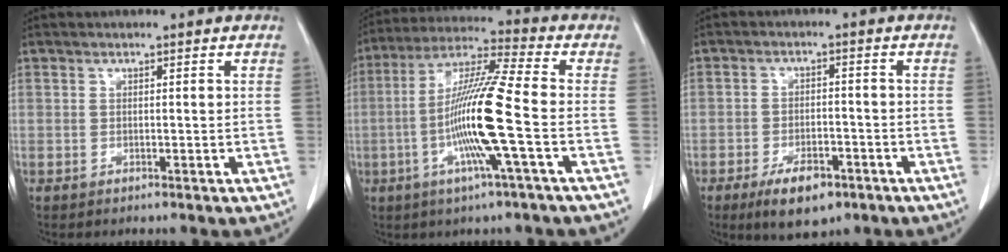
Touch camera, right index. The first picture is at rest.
{"total": 13.9, "force": [-3.0, -0.9, 13.5], "torque": [-0.261, -0.004, -0.069]}
{"total": 7.2, "force": [-4.4, 3.1, 4.8], "torque": [-0.083, -0.004, -0.066]}